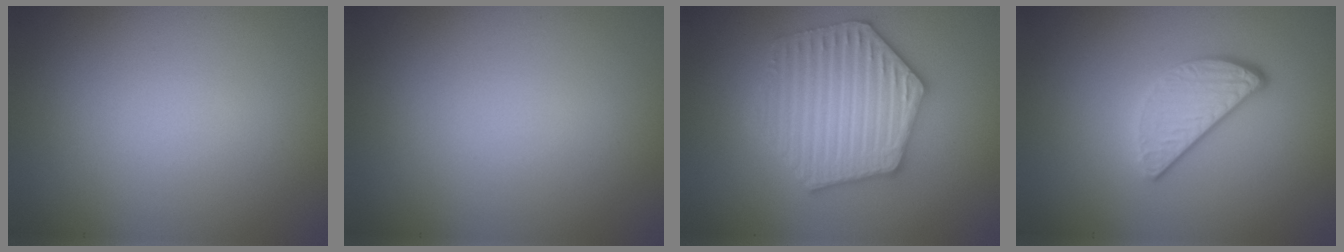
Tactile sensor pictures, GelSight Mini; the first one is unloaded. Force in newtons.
{"total": 0.0}
{"total": 6.3, "press": 6.3, "slide": 1.0}
{"total": 3.3, "press": 2.7, "slide": 1.9}